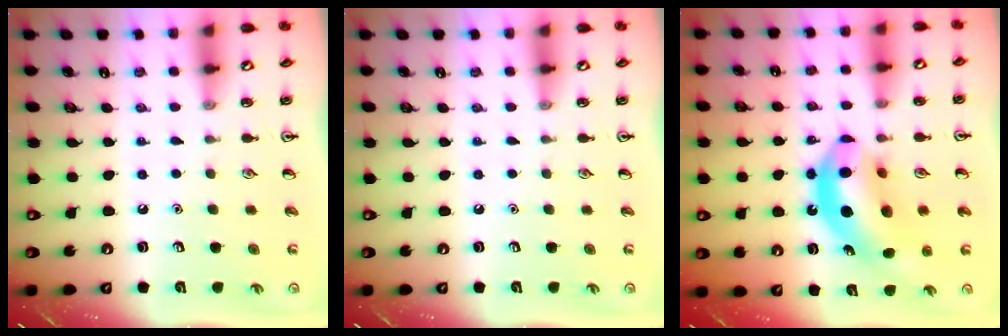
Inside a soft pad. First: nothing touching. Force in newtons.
{"total": 0.0}
{"total": 15.6, "press": 14.8, "slide": 4.7}